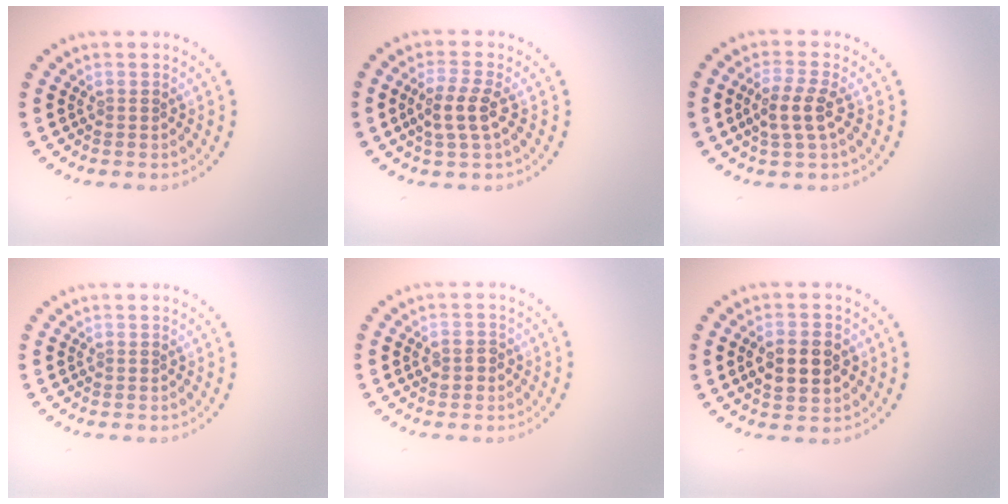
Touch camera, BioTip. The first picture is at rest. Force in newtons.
{"total": 2.8, "press": 2.6, "slide": 1.1}
{"total": 2.8, "press": 2.6, "slide": 1.1}
{"total": 0.0}
{"total": 1.8, "press": 1.8, "slide": 0.1}
{"total": 4.4, "press": 4.4, "slide": 0.3}